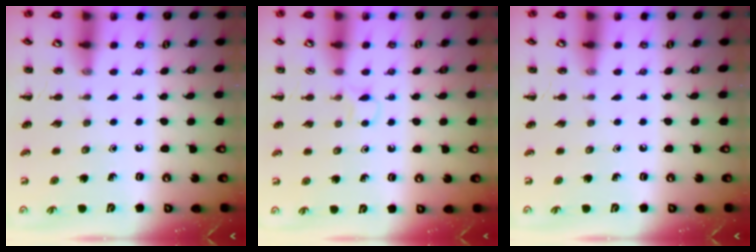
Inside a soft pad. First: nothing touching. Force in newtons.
{"total": 3.4, "press": 3.1, "slide": 1.3}
{"total": 0.0}